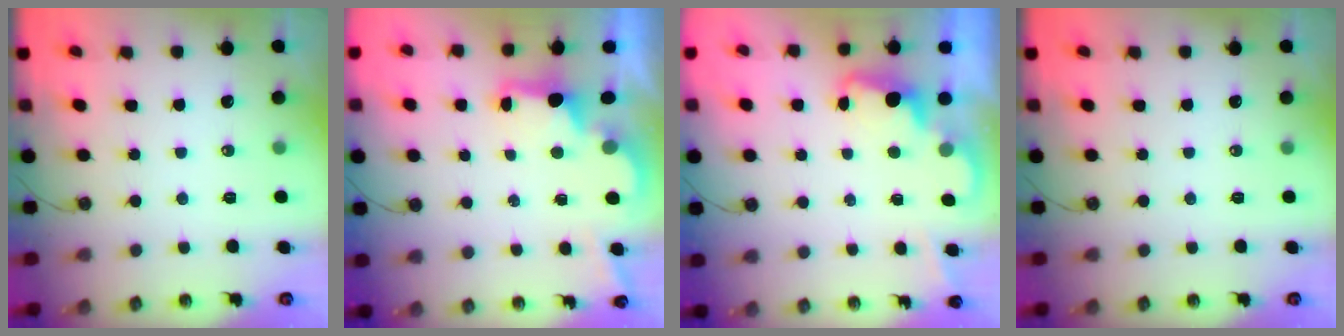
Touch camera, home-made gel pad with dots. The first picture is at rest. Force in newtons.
{"total": 2.6, "press": 2.5, "slide": 0.8}
{"total": 2.4, "press": 2.3, "slide": 0.5}
{"total": 0.0}